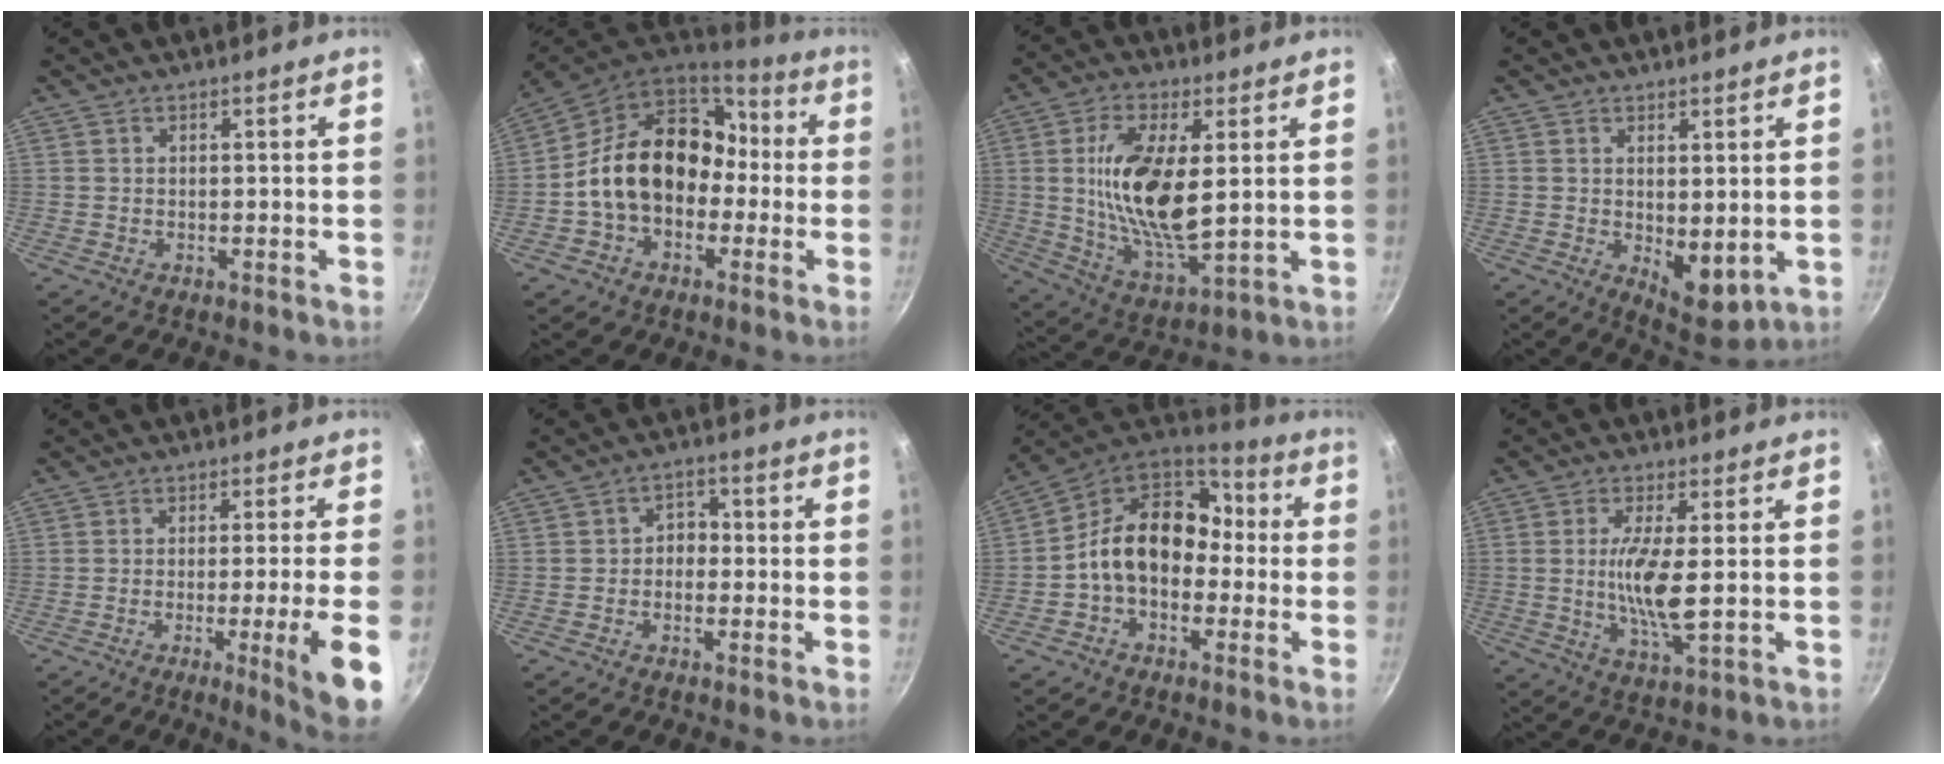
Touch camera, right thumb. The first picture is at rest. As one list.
[{"total": 18.8, "force": [-1.2, 14.3, 12.2], "torque": [-0.169, 0.063, -0.026]}, {"total": 16.8, "force": [2.6, 7.3, 14.9], "torque": [-0.276, -0.017, 0.053]}, {"total": 7.0, "force": [0.5, 3.3, 6.2], "torque": [-0.071, -0.025, 0.019]}, {"total": 10.5, "force": [-3.1, -0.2, 10.0], "torque": [-0.141, 0.005, -0.039]}, {"total": 3.5, "force": [-0.7, 2.8, 2.0], "torque": [-0.005, 0.018, -0.022]}, {"total": 15.2, "force": [-1.2, 11.3, 10.1], "torque": [-0.128, 0.053, -0.040]}, {"total": 8.9, "force": [0.3, 2.0, 8.7], "torque": [-0.182, -0.013, 0.006]}]